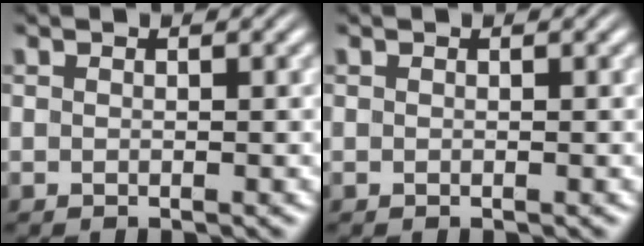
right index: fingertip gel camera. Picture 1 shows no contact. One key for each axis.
{"total": 0.0}